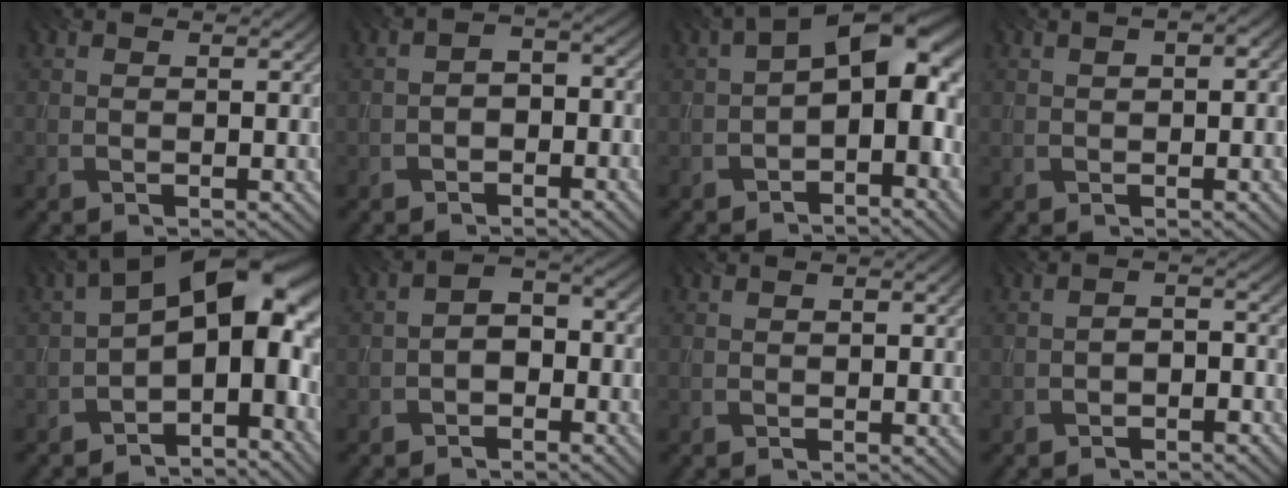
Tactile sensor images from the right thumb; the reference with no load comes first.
{"total": 3.3, "force": [-1.8, 2.0, 1.9], "torque": [-0.027, 0.010, -0.035]}
{"total": 10.1, "force": [-1.0, 5.1, 8.7], "torque": [-0.120, 0.018, -0.030]}
{"total": 2.6, "force": [0.3, 1.3, 2.2], "torque": [-0.036, 0.006, 0.007]}
{"total": 14.9, "force": [-1.2, 8.2, 12.4], "torque": [-0.164, 0.010, -0.023]}
{"total": 4.0, "force": [-1.9, 2.6, 2.5], "torque": [-0.035, 0.011, -0.042]}
{"total": 1.0, "force": [0.1, 0.5, 0.8], "torque": [-0.013, 0.001, 0.002]}
{"total": 2.2, "force": [-1.5, 1.1, 1.2], "torque": [-0.019, 0.008, -0.028]}